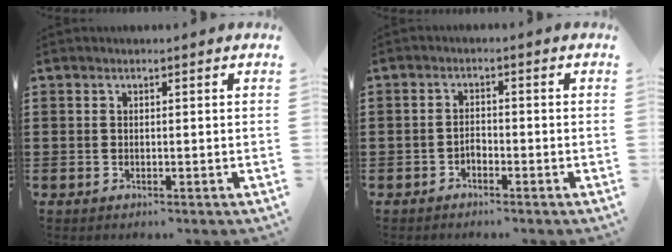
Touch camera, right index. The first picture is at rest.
{"total": 1.4, "force": [-1.1, 0.7, 0.5], "torque": [-0.013, 0.001, -0.022]}